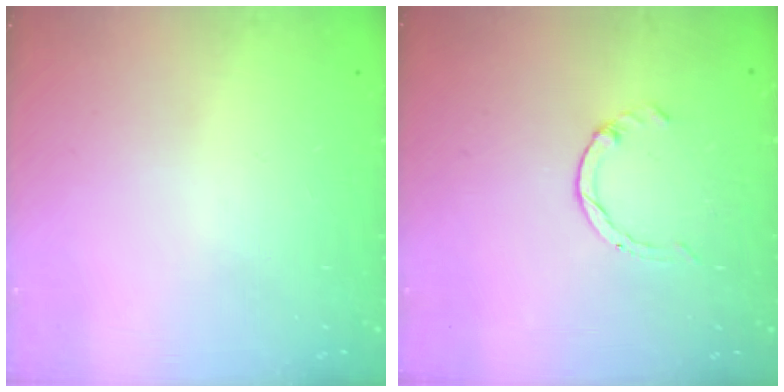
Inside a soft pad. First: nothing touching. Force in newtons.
{"total": 0.5, "press": 0.5, "slide": 0.1}